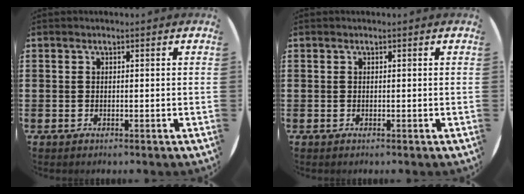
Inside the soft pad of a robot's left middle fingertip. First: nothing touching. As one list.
[{"total": 0.0}]